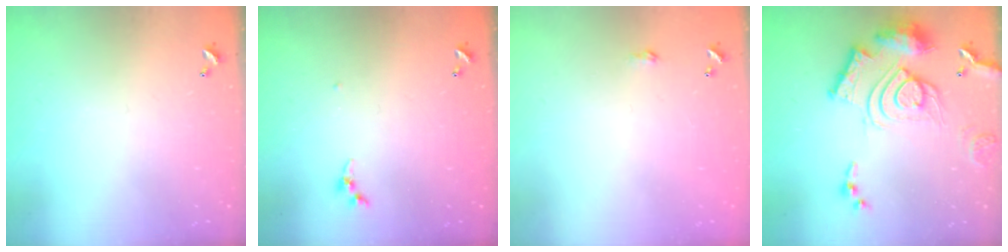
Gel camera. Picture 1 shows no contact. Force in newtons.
{"total": 3.8, "press": 3.8, "slide": 0.3}
{"total": 1.8, "press": 1.8, "slide": 0.3}
{"total": 20.1, "press": 20.0, "slide": 1.9}